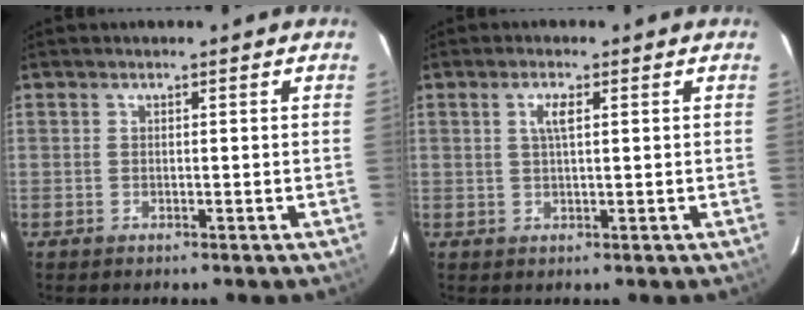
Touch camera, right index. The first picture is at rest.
{"total": 2.5, "force": [0.8, 0.5, 2.3], "torque": [-0.044, 0.004, 0.014]}